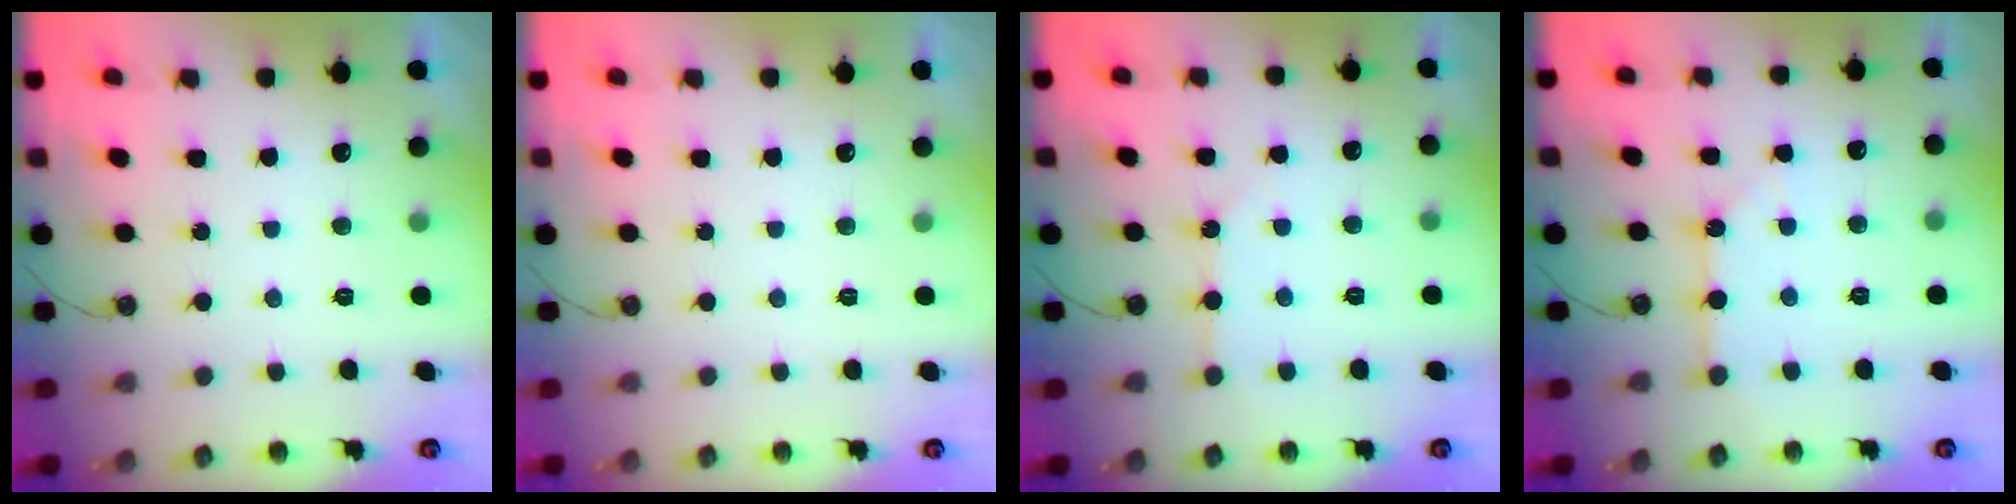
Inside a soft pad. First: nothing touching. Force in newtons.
{"total": 0.0}
{"total": 2.4, "press": 2.4, "slide": 0.4}
{"total": 2.5, "press": 2.5, "slide": 0.2}